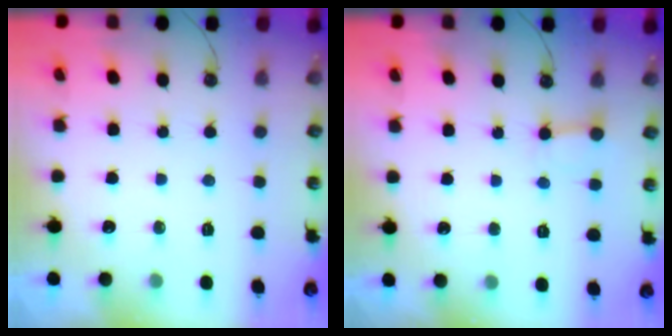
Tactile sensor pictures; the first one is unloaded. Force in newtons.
{"total": 3.0, "press": 3.0, "slide": 0.4}